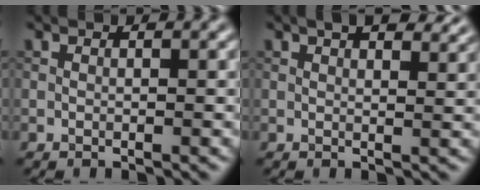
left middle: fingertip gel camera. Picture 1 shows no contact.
{"total": 4.0, "force": [2.9, 1.4, 2.3], "torque": [-0.032, 0.006, 0.034]}